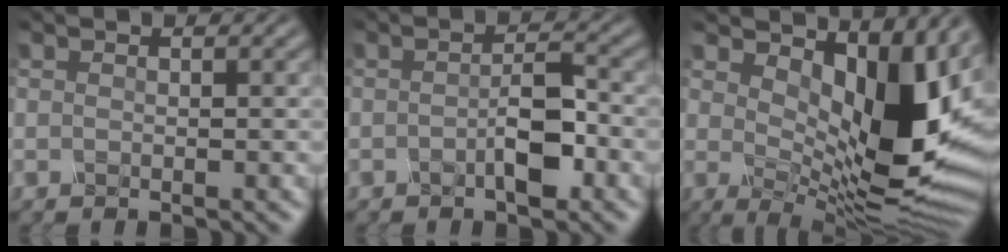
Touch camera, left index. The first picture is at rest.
{"total": 2.4, "force": [-1.0, 0.3, 2.1], "torque": [-0.050, 0.005, -0.013]}
{"total": 11.8, "force": [2.7, 5.5, 10.1], "torque": [-0.156, -0.015, 0.056]}